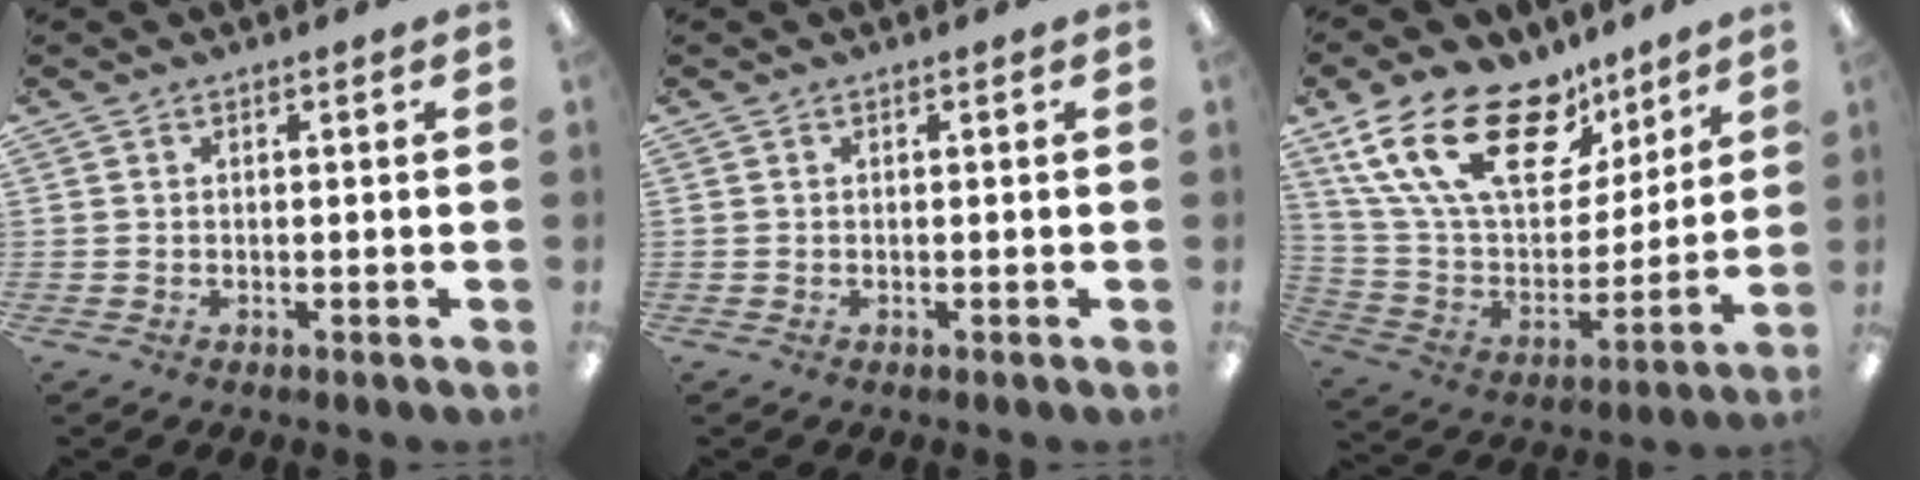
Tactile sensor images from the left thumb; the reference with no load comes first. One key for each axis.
{"total": 0.0}
{"total": 23.7, "fx": 13.8, "fy": 12.5, "fz": 14.6, "tx": -0.277, "ty": -0.075, "tz": 0.249}